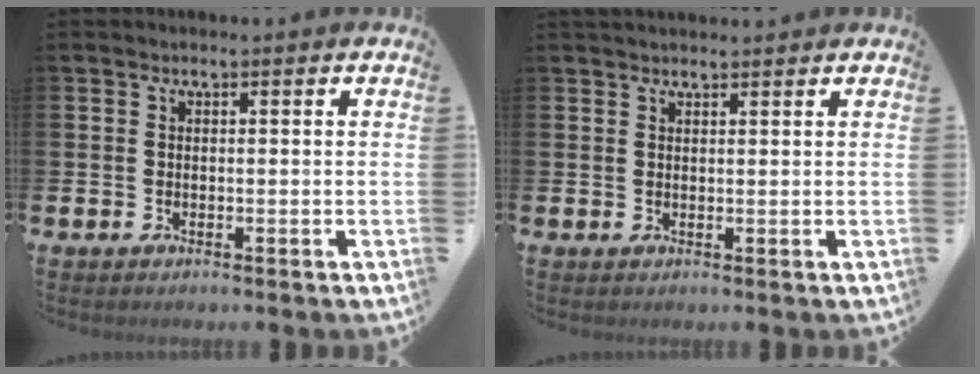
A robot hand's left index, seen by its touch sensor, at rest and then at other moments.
{"total": 1.5, "force": [1.4, 0.2, 0.3], "torque": [0.002, -0.005, 0.024]}